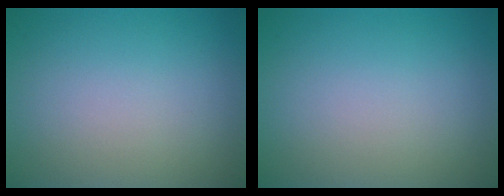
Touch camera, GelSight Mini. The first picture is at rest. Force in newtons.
{"total": 0.0}